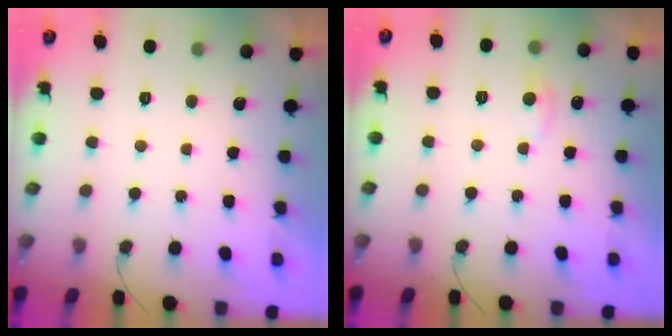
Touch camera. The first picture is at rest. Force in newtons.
{"total": 5.8, "press": 5.7, "slide": 0.7}